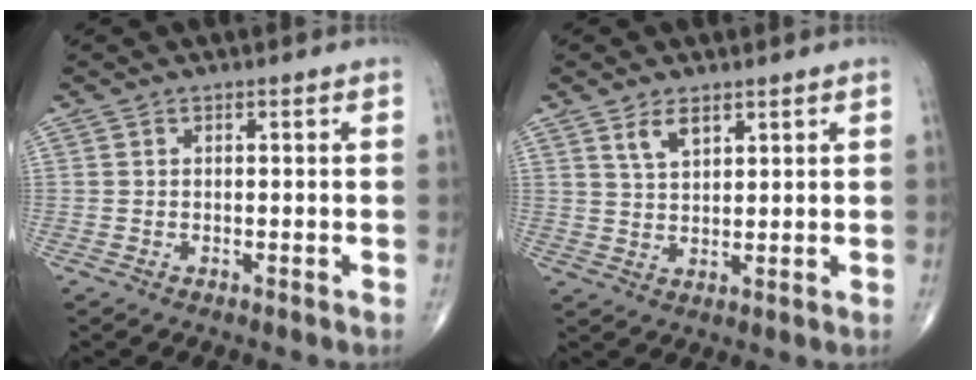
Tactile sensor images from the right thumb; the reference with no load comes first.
{"total": 4.0, "force": [2.6, 1.8, 2.5], "torque": [-0.039, -0.014, 0.052]}